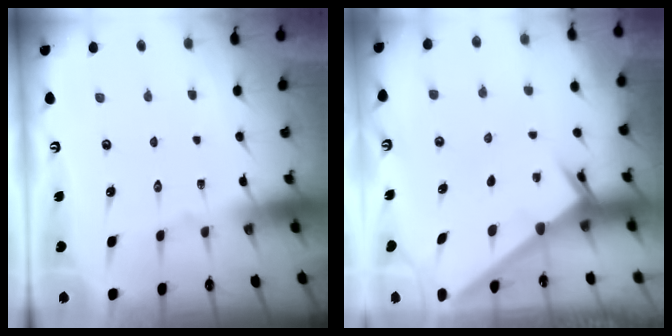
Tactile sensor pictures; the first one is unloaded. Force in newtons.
{"total": 2.3, "press": 2.3, "slide": 0.3}